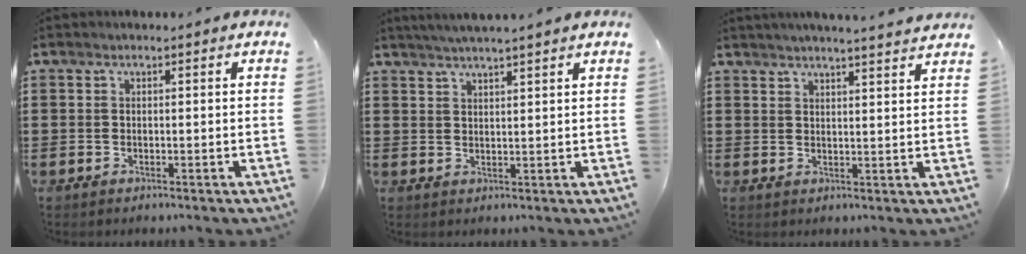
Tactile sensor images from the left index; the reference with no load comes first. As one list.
[{"total": 2.6, "force": [2.4, -0.6, 0.8], "torque": [-0.020, -0.003, 0.045]}, {"total": 3.1, "force": [2.9, -0.6, 0.6], "torque": [-0.021, -0.011, 0.052]}]